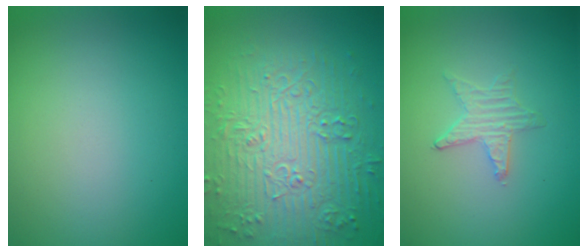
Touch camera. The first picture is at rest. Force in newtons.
{"total": 9.3, "press": 6.8, "slide": 6.3}
{"total": 0.9, "press": 0.9, "slide": 0.2}